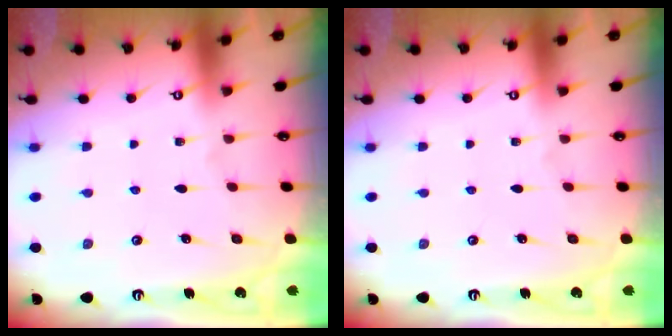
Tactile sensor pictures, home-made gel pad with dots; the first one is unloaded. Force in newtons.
{"total": 0.0}